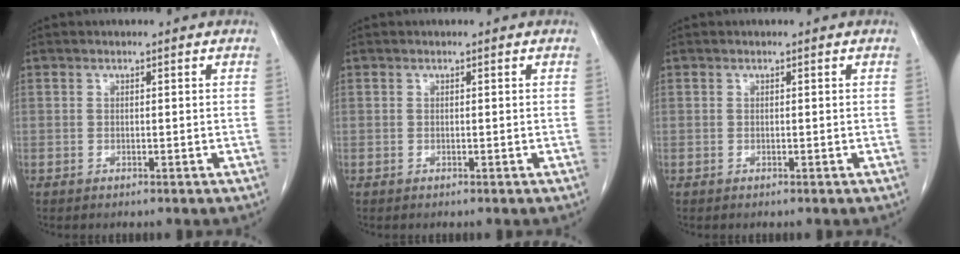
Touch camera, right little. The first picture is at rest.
{"total": 0.0}
{"total": 0.0}